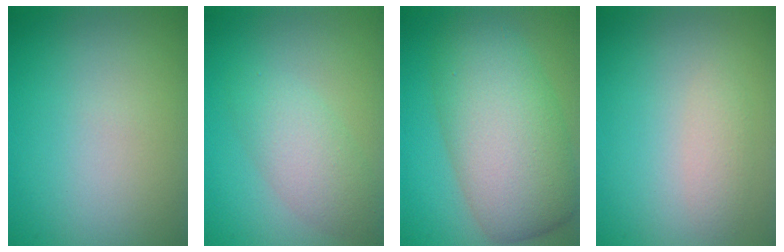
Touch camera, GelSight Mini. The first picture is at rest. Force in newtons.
{"total": 3.5, "press": 3.5, "slide": 0.1}
{"total": 10.2, "press": 10.1, "slide": 0.5}
{"total": 1.4, "press": 1.4, "slide": 0.1}